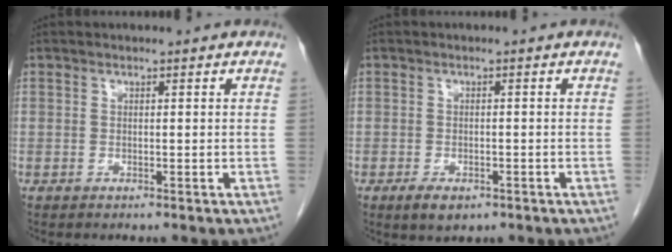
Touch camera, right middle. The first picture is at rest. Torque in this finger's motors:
{"motor_torque": [0.39, -0.29, 0.14, 0.05]}